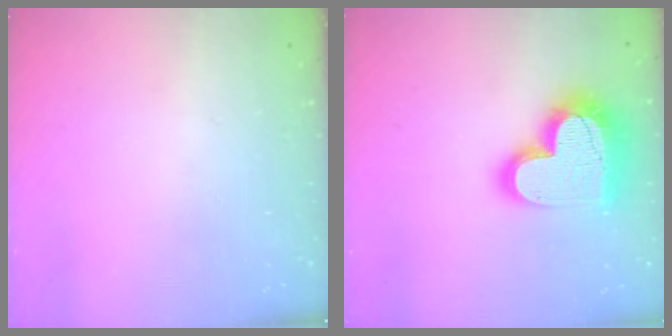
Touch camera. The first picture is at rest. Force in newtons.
{"total": 23.3, "press": 23.2, "slide": 1.9}